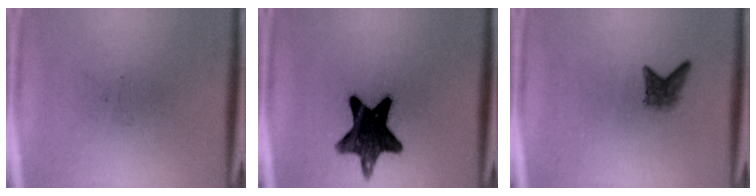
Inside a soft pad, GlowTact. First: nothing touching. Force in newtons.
{"total": 13.3}
{"total": 2.1}